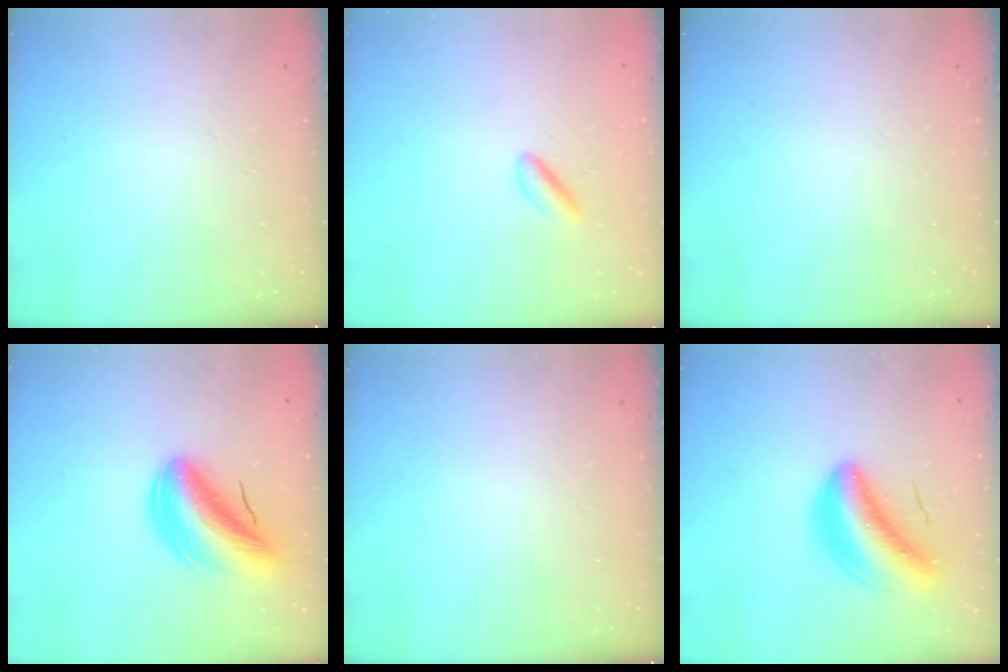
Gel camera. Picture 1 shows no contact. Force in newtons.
{"total": 2.6, "press": 2.5, "slide": 1.0}
{"total": 0.0}
{"total": 12.3, "press": 11.7, "slide": 3.8}
{"total": 0.0}
{"total": 7.7, "press": 7.3, "slide": 2.6}